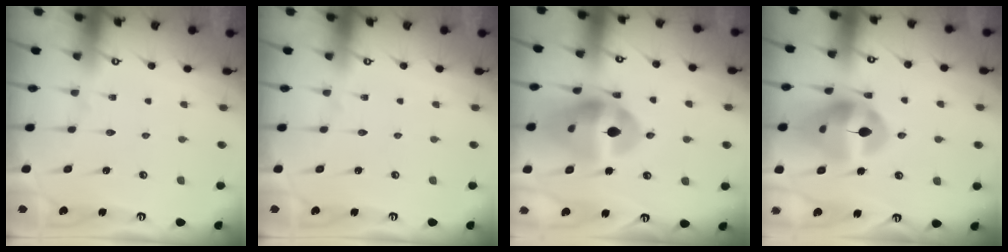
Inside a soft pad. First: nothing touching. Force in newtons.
{"total": 0.0}
{"total": 16.3, "press": 16.2, "slide": 1.9}
{"total": 16.1, "press": 16.0, "slide": 2.1}